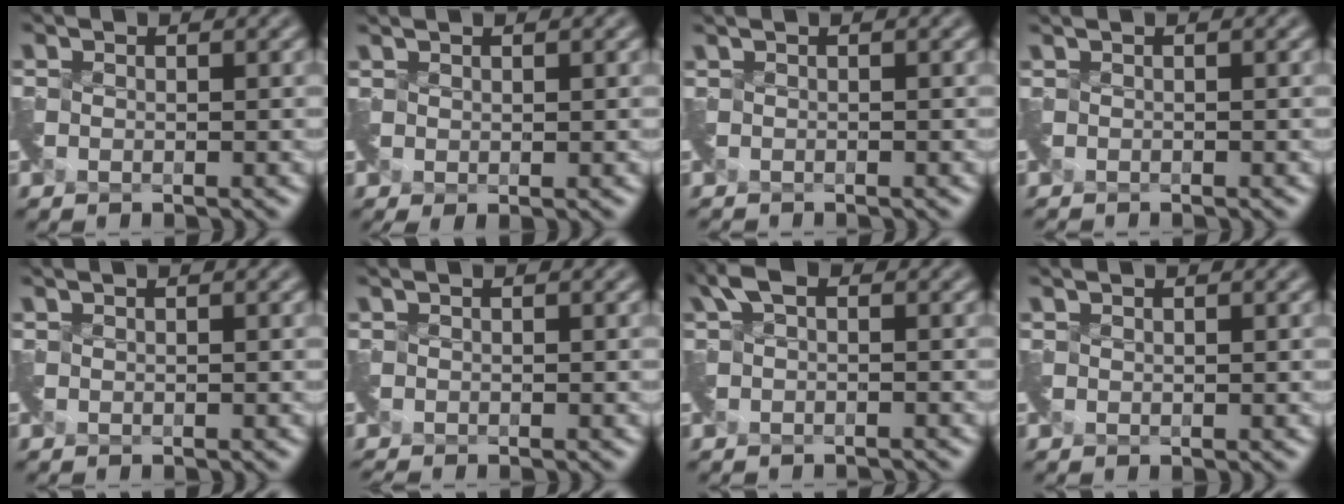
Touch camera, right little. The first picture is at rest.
{"total": 1.7, "force": [1.1, 0.3, 1.3], "torque": [-0.028, 0.006, 0.021]}
{"total": 0.7, "force": [-0.4, 0.0, 0.6], "torque": [-0.013, -0.010, -0.010]}
{"total": 0.7, "force": [-0.4, -0.1, 0.5], "torque": [-0.012, -0.010, -0.010]}
{"total": 0.8, "force": [0.5, 0.0, 0.6], "torque": [-0.011, 0.005, 0.008]}
{"total": 1.0, "force": [-0.5, -0.1, 0.9], "torque": [-0.018, -0.006, -0.014]}
{"total": 1.4, "force": [-0.3, 1.1, 0.8], "torque": [-0.014, -0.009, -0.012]}
{"total": 1.1, "force": [0.8, 0.1, 0.7], "torque": [-0.013, 0.010, 0.015]}